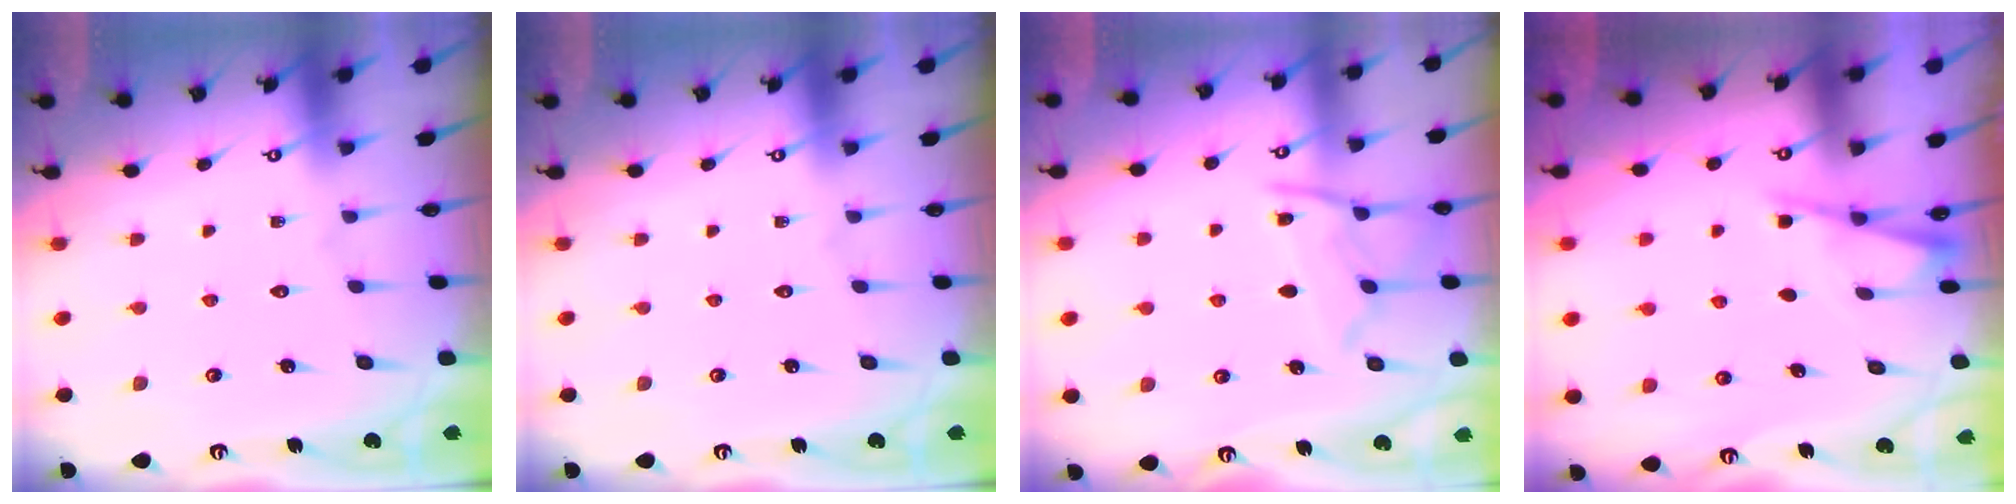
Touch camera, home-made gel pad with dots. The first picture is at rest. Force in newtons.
{"total": 0.0}
{"total": 10.3, "press": 10.2, "slide": 1.0}
{"total": 3.0, "press": 3.0, "slide": 0.5}